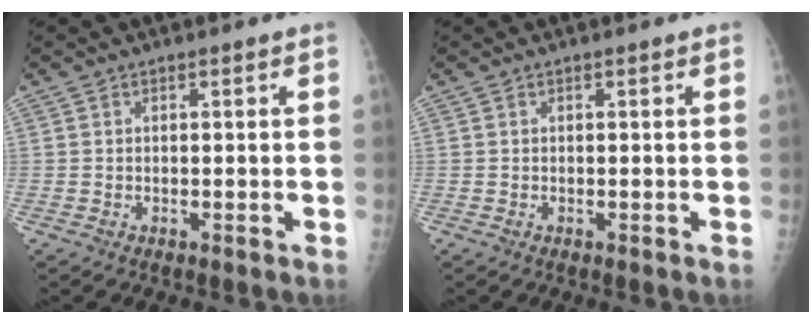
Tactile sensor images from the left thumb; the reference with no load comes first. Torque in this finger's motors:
{"motor_torque": [0.01, 0.01, 0.00, 0.00, 0.01]}